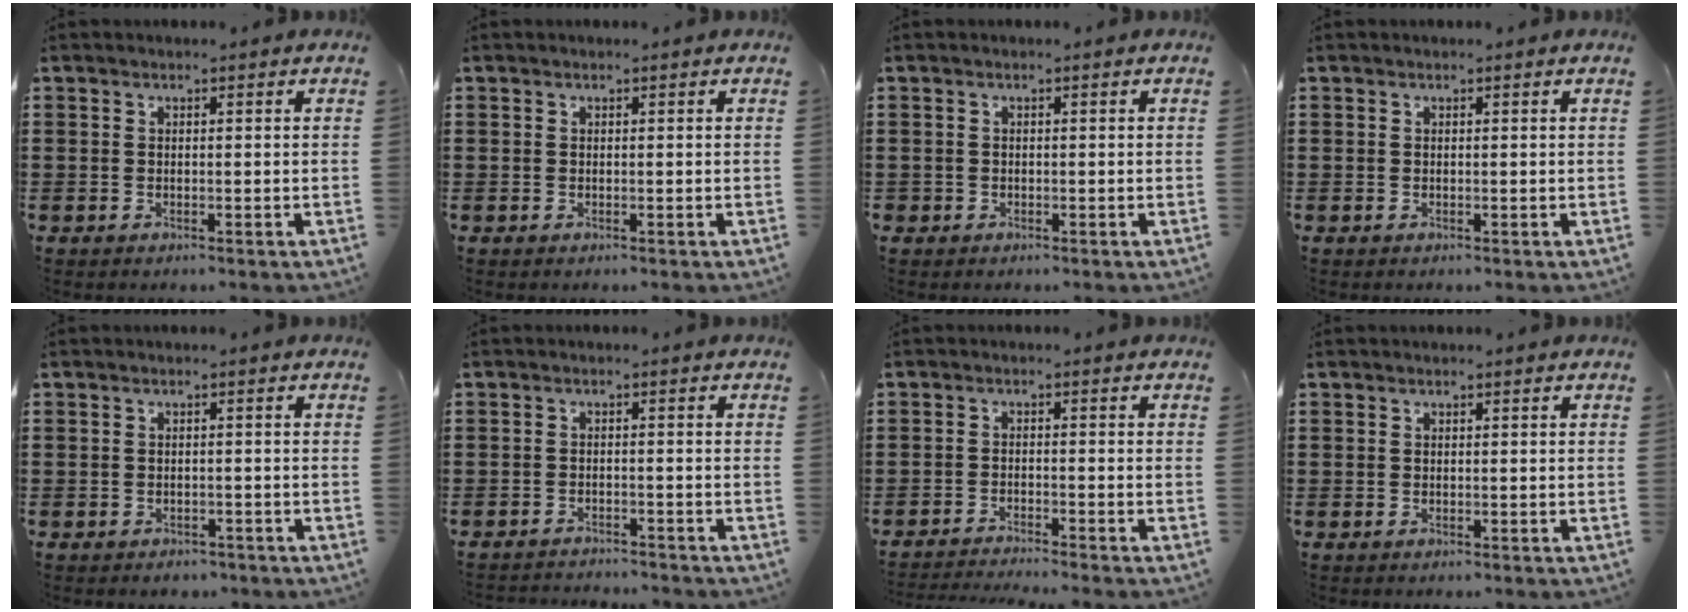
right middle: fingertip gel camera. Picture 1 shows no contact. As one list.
[{"total": 0.0}, {"total": 0.8, "force": [-0.4, 0.7, -0.1], "torque": [0.000, 0.003, -0.010]}, {"total": 0.0}, {"total": 1.0, "force": [-0.9, 0.4, -0.1], "torque": [-0.001, 0.001, -0.021]}, {"total": 1.9, "force": [-1.9, 0.1, -0.2], "torque": [-0.003, -0.001, -0.041]}, {"total": 2.2, "force": [-2.2, -0.2, 0.2], "torque": [-0.006, -0.002, -0.045]}, {"total": 0.0}]